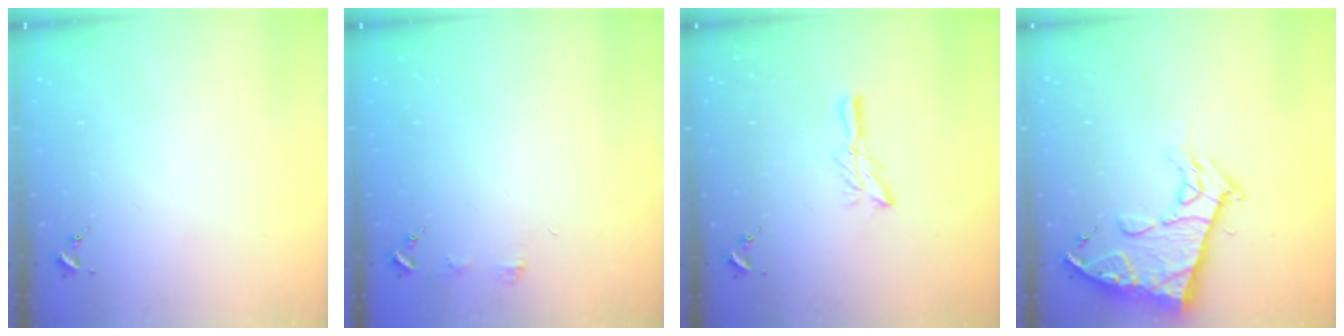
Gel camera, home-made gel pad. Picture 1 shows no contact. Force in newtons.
{"total": 3.9, "press": 3.8, "slide": 0.5}
{"total": 6.1, "press": 6.0, "slide": 0.7}
{"total": 14.1, "press": 14.0, "slide": 1.5}